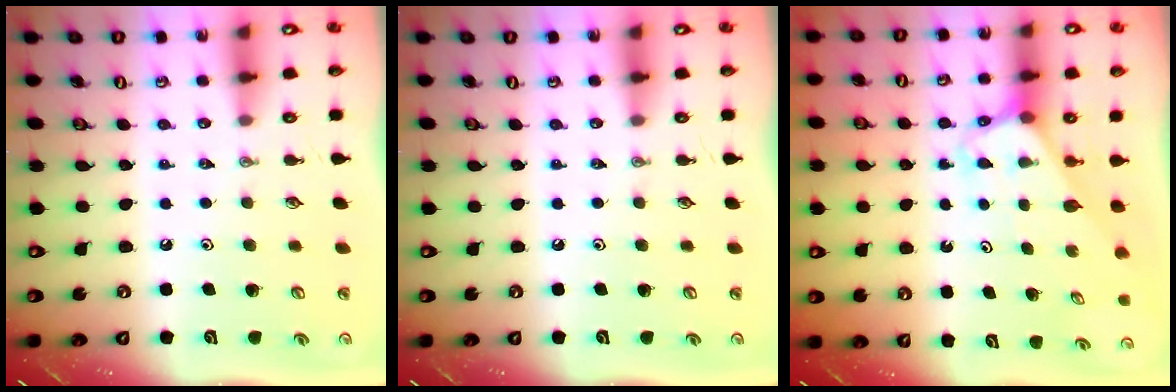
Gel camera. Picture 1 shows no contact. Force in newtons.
{"total": 0.0}
{"total": 3.2, "press": 3.2, "slide": 0.2}